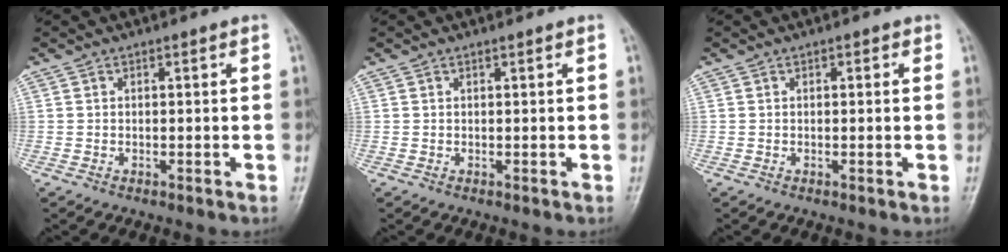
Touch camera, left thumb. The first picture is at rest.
{"total": 0.0}
{"total": 0.8, "force": [0.3, 0.6, 0.5], "torque": [0.000, 0.003, -0.002]}